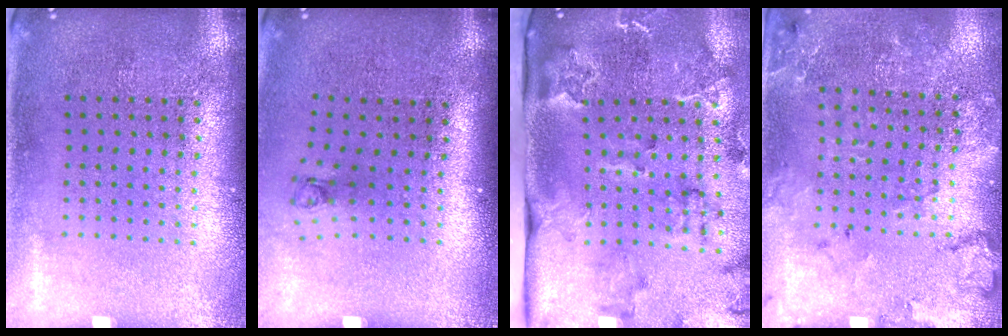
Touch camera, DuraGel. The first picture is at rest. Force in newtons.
{"total": 0.8, "press": 0.3, "slide": 0.8}
{"total": 2.6, "press": 2.4, "slide": 1.1}
{"total": 1.8, "press": 1.7, "slide": 0.5}